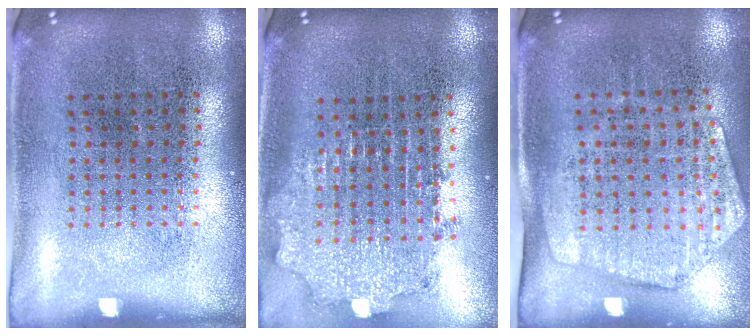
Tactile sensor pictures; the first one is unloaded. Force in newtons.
{"total": 2.0, "press": 1.6, "slide": 1.3}
{"total": 1.9, "press": 1.6, "slide": 1.0}